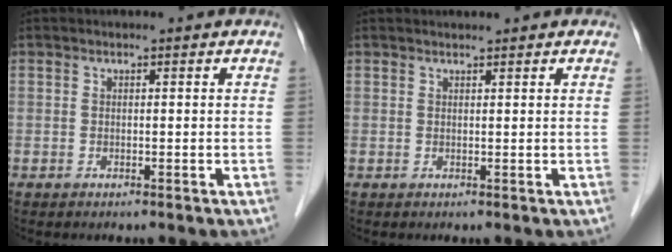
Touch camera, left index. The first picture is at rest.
{"total": 1.5, "force": [1.4, 0.2, 0.4], "torque": [-0.008, 0.011, 0.023]}